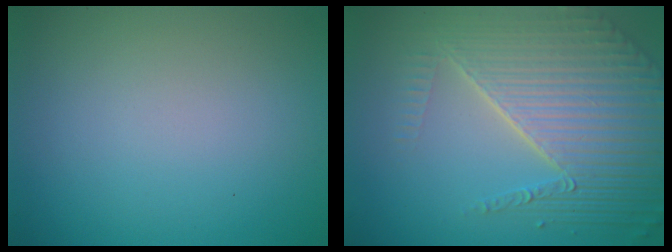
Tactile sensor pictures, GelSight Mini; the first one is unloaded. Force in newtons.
{"total": 8.9, "press": 5.8, "slide": 6.7}